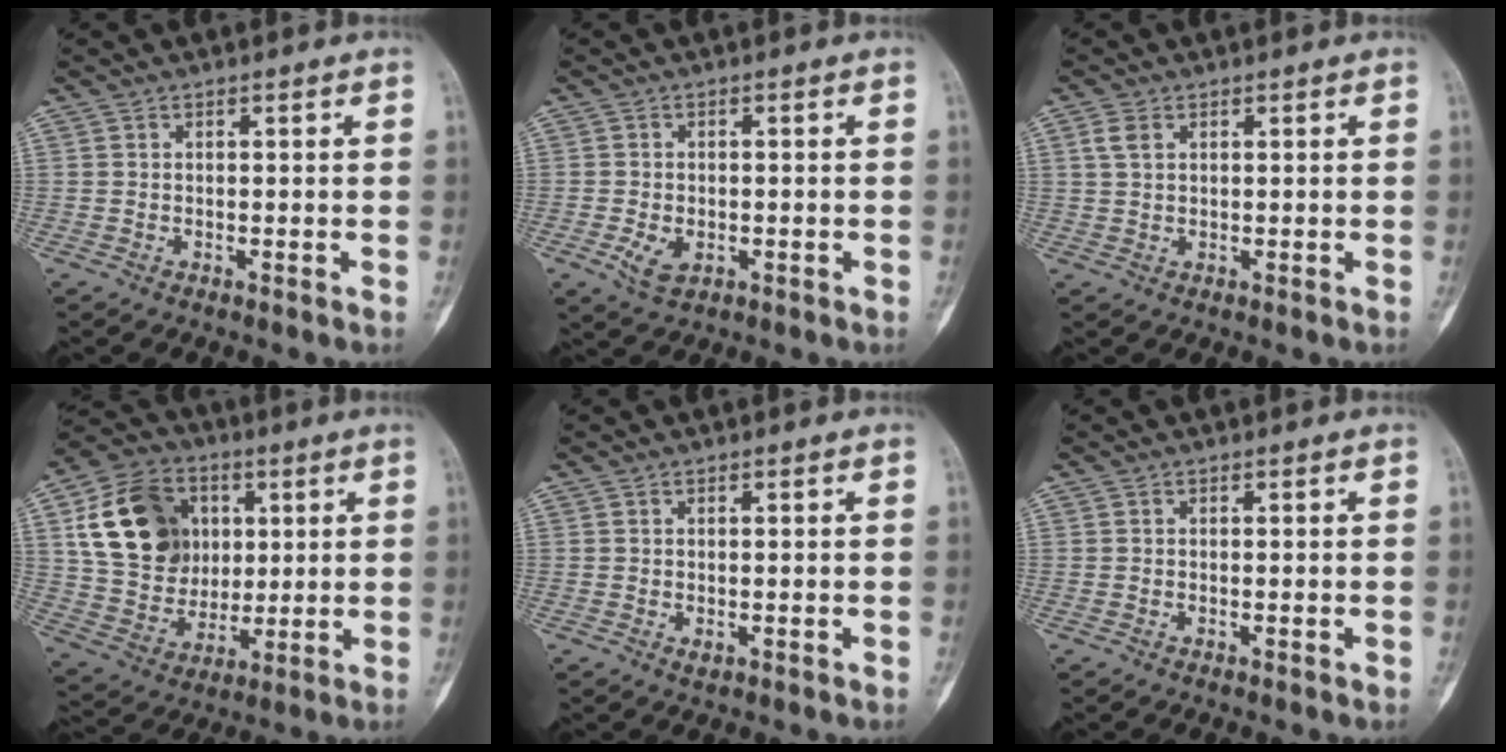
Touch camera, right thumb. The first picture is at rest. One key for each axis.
{"total": 4.1, "fx": -1.2, "fy": 2.6, "fz": 2.9, "tx": -0.053, "ty": -0.001, "tz": -0.015}
{"total": 2.7, "fx": 1.1, "fy": 1.8, "fz": 1.8, "tx": -0.037, "ty": 0.005, "tz": 0.025}
{"total": 19.0, "fx": 5.1, "fy": 14.9, "fz": 10.6, "tx": -0.161, "ty": -0.002, "tz": 0.097}
{"total": 1.1, "fx": -0.2, "fy": 0.6, "fz": 0.9, "tx": -0.012, "ty": 0.000, "tz": 0.002}
{"total": 0.6, "fx": -0.1, "fy": 0.2, "fz": 0.6, "tx": -0.005, "ty": -0.001, "tz": -0.001}